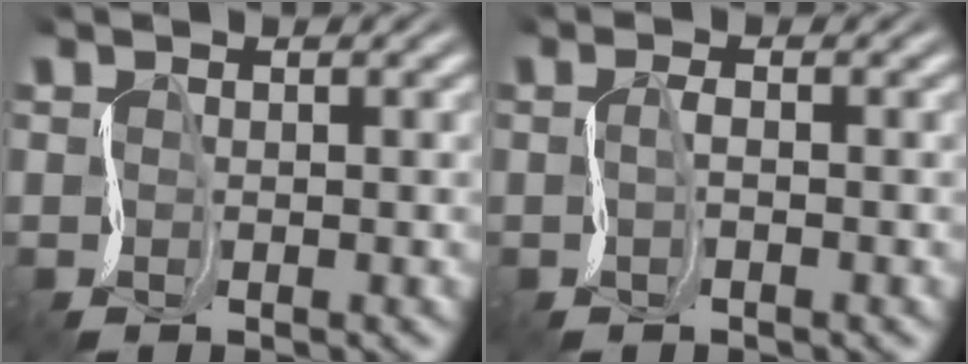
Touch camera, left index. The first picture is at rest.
{"total": 0.5, "force": [-0.2, -0.1, 0.5], "torque": [-0.008, 0.002, -0.003]}